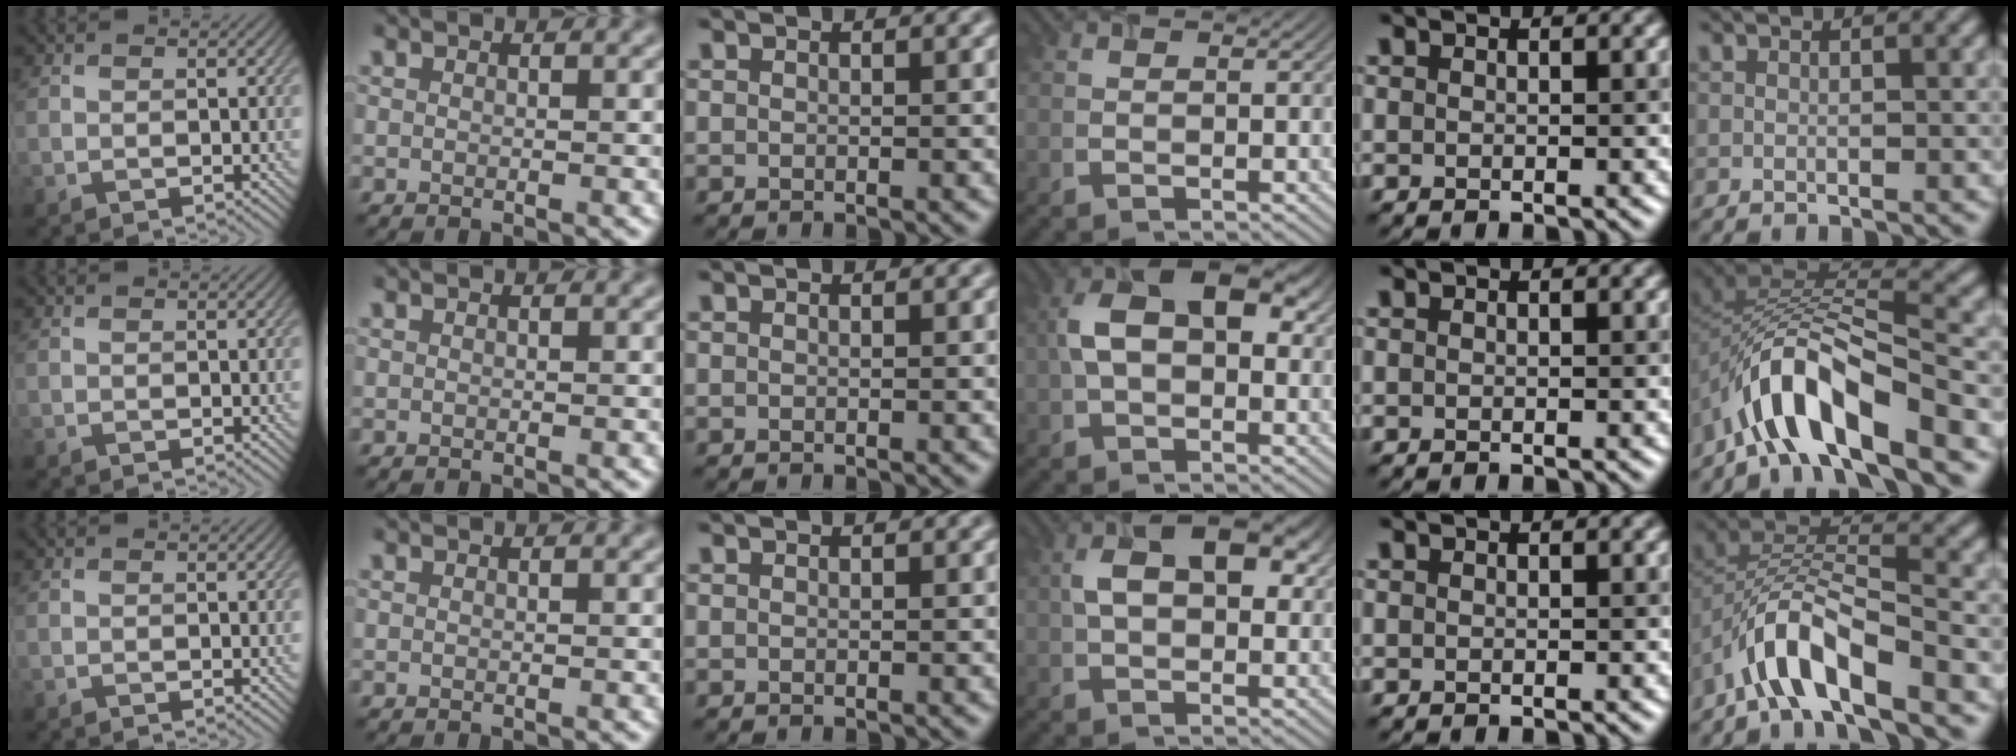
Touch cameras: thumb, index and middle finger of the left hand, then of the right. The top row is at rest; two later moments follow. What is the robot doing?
{"motion": "lift_and_place", "object": "timer"}